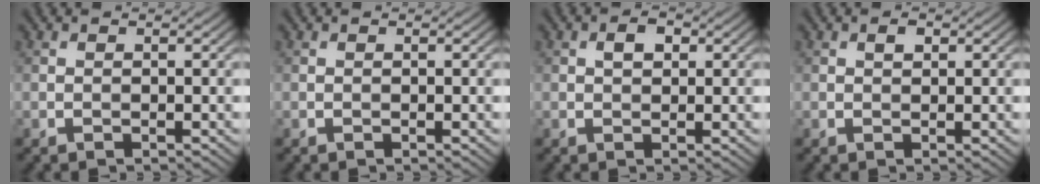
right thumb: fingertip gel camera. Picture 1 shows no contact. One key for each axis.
{"total": 0.0}
{"total": 1.9, "fx": 0.6, "fy": 1.2, "fz": 1.4, "tx": -0.023, "ty": 0.003, "tz": 0.007}
{"total": 1.1, "fx": 0.5, "fy": 0.6, "fz": 0.8, "tx": -0.011, "ty": -0.002, "tz": 0.009}